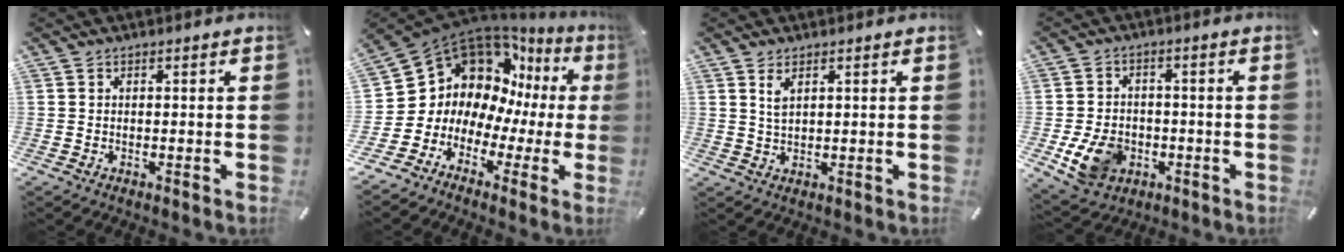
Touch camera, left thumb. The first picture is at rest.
{"total": 12.3, "force": [6.4, 9.8, 3.9], "torque": [-0.081, -0.085, 0.127]}
{"total": 2.9, "force": [1.4, 1.3, 2.2], "torque": [-0.047, 0.002, 0.025]}
{"total": 10.1, "force": [-2.9, 8.0, 5.5], "torque": [-0.119, 0.009, -0.052]}